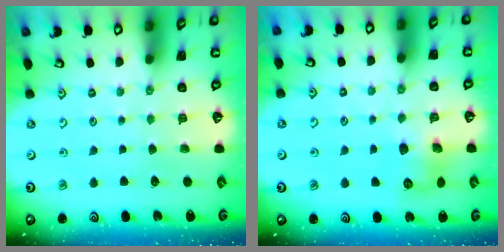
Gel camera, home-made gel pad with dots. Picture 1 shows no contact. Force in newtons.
{"total": 8.5, "press": 8.5, "slide": 0.8}